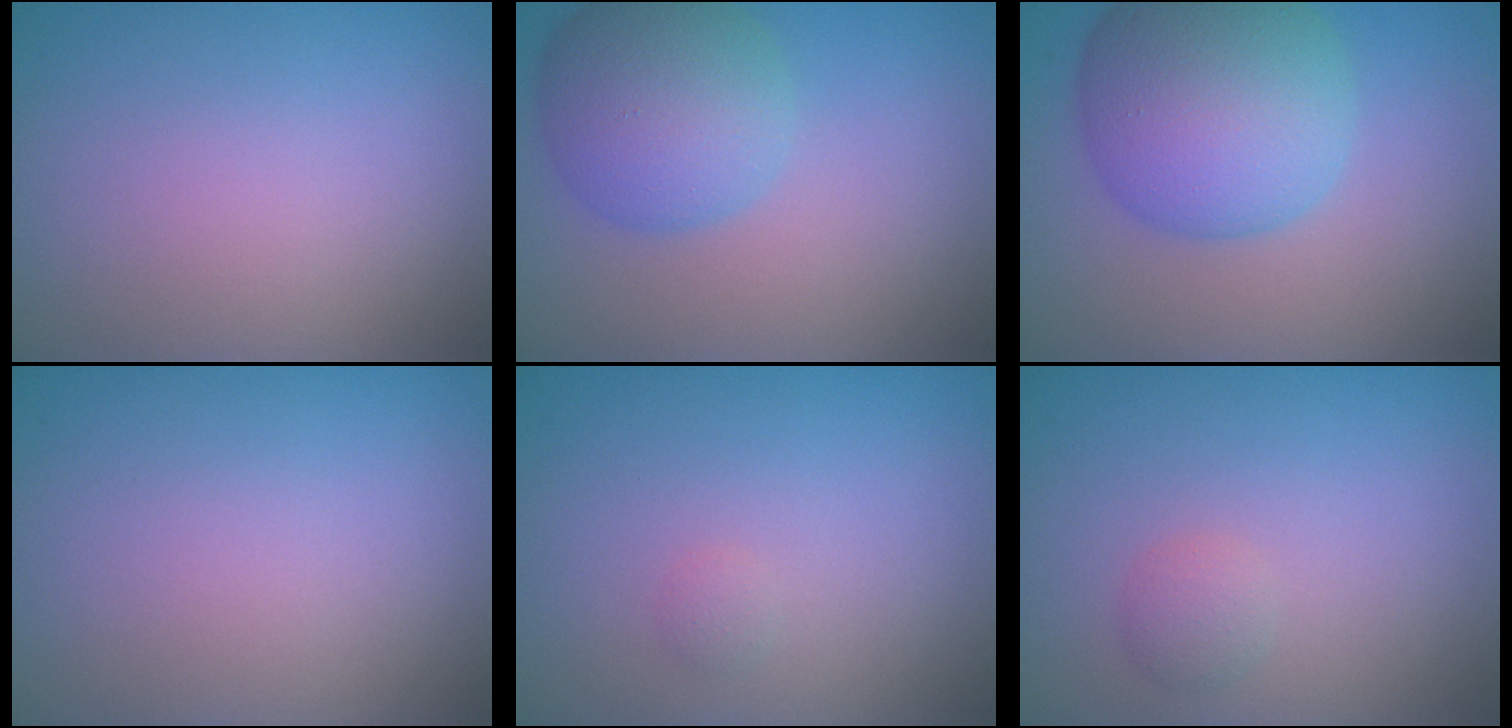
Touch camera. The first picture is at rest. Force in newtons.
{"total": 6.7, "press": 6.7, "slide": 0.2}
{"total": 10.0, "press": 10.0, "slide": 0.1}
{"total": 0.0}
{"total": 0.6, "press": 0.6, "slide": 0.0}
{"total": 1.3, "press": 1.3, "slide": 0.2}